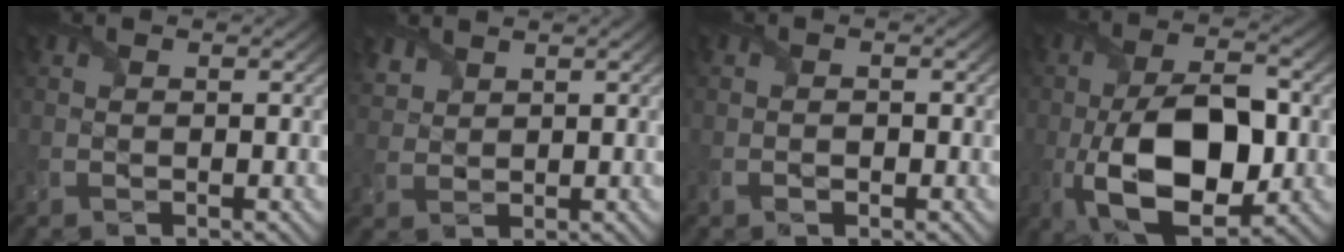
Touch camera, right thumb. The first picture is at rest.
{"total": 2.7, "force": [2.2, 1.3, 0.8], "torque": [-0.027, 0.004, 0.054]}
{"total": 1.2, "force": [-0.6, 0.8, 0.7], "torque": [-0.012, -0.004, -0.010]}
{"total": 14.1, "force": [-3.2, 7.3, 11.7], "torque": [-0.216, -0.014, -0.058]}